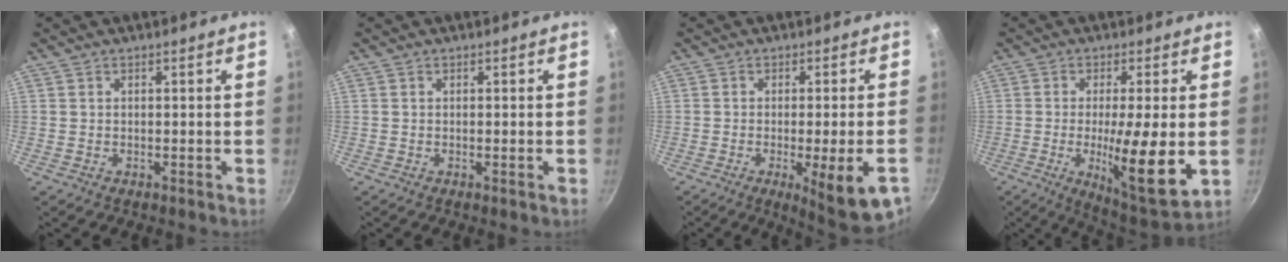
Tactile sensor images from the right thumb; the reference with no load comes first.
{"total": 0.6, "force": [-0.2, -0.1, 0.6], "torque": [-0.011, -0.001, -0.005]}
{"total": 11.7, "force": [-4.6, 1.9, 10.6], "torque": [-0.135, -0.003, -0.057]}
{"total": 14.8, "force": [-2.0, 2.6, 14.5], "torque": [-0.233, -0.016, -0.028]}